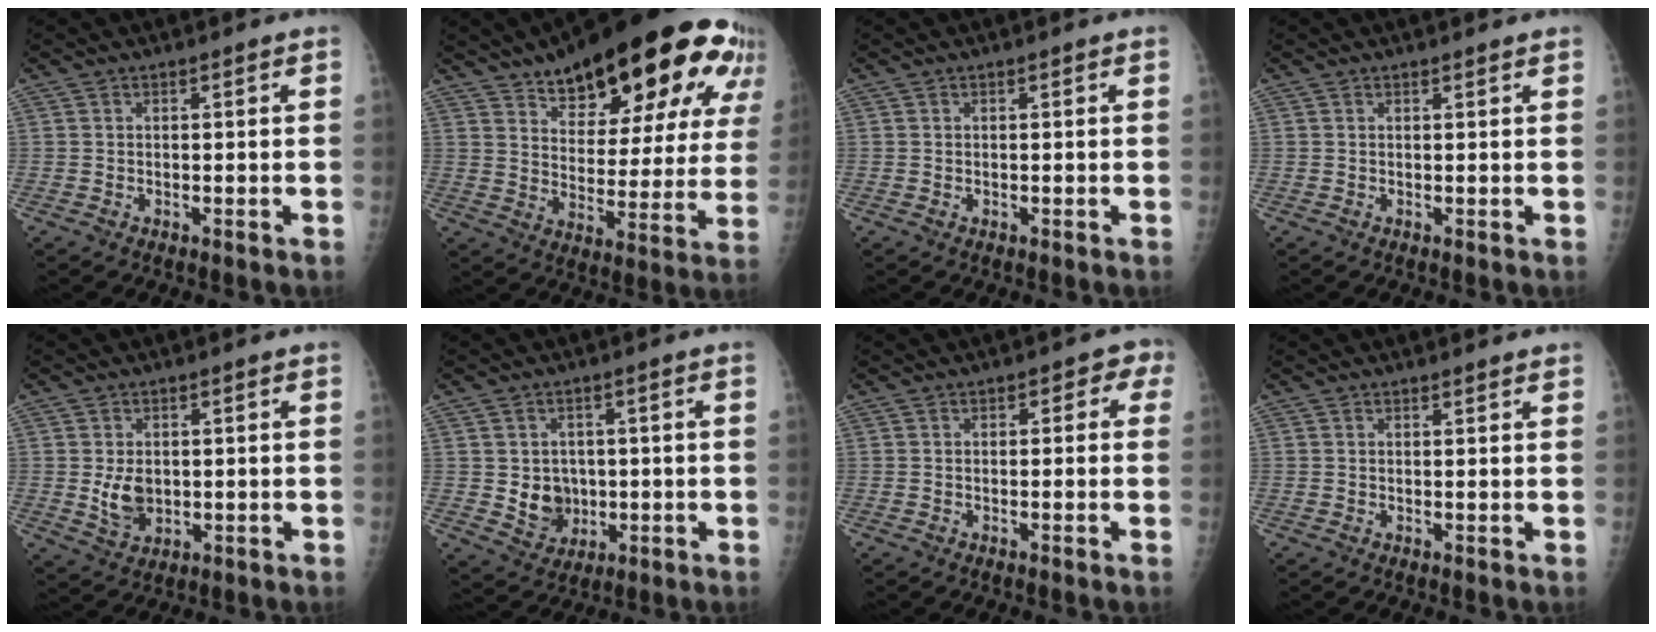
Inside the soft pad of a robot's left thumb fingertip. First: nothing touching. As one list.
[{"total": 27.3, "force": [17.9, 11.2, 17.3], "torque": [-0.214, -0.051, 0.249]}, {"total": 0.0}, {"total": 0.8, "force": [0.7, 0.1, 0.3], "torque": [-0.003, 0.001, 0.010]}, {"total": 5.3, "force": [-0.1, 3.9, 3.5], "torque": [-0.045, -0.008, 0.011]}, {"total": 6.8, "force": [-0.4, 6.0, 3.2], "torque": [-0.015, 0.001, 0.008]}, {"total": 3.1, "force": [0.3, 2.1, 2.3], "torque": [0.002, 0.012, -0.010]}, {"total": 1.3, "force": [1.1, 0.3, 0.5], "torque": [-0.001, 0.000, 0.014]}]